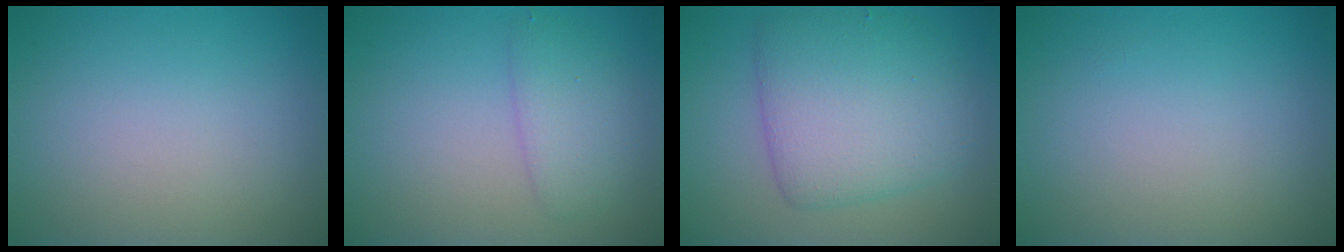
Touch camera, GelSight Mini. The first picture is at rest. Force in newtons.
{"total": 2.7, "press": 2.7, "slide": 0.1}
{"total": 6.7, "press": 6.7, "slide": 0.2}
{"total": 0.0}